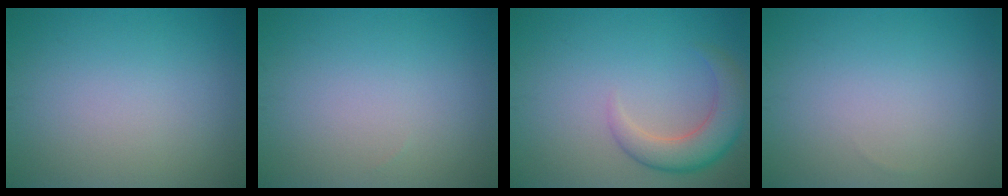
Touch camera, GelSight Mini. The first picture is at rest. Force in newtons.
{"total": 0.0}
{"total": 4.6, "press": 4.5, "slide": 0.5}
{"total": 0.0}